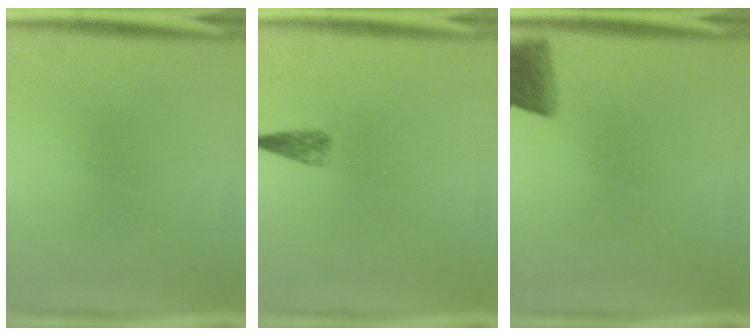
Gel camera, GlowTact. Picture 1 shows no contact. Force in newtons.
{"total": 1.4}
{"total": 5.6}